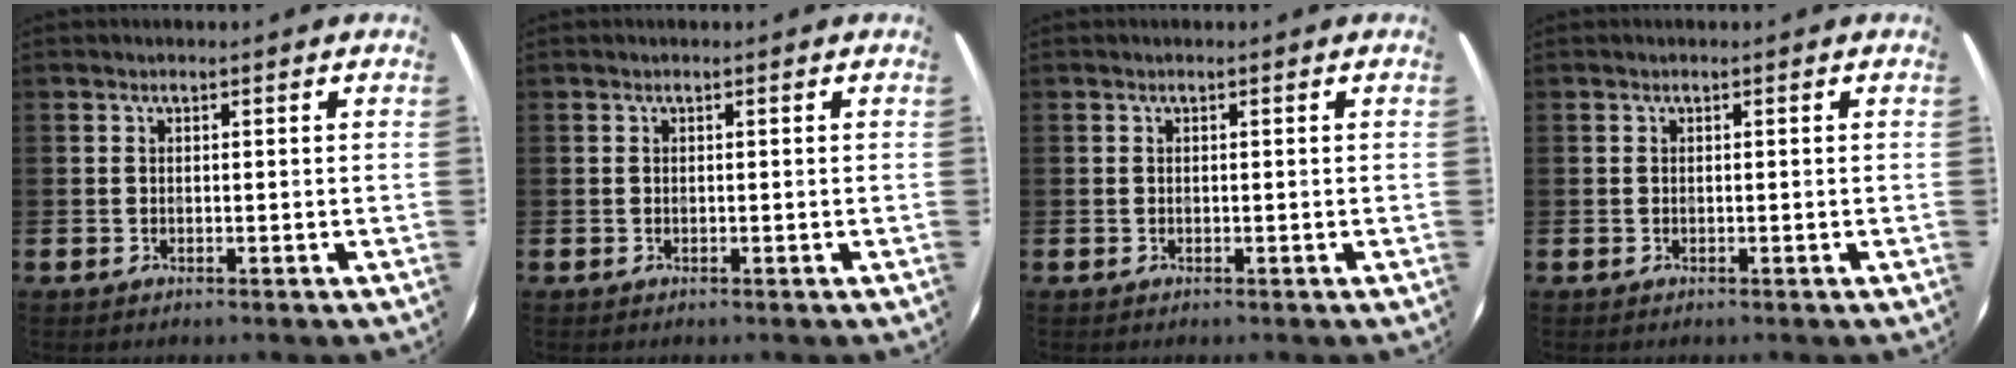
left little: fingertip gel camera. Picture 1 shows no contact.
{"total": 0.0}
{"total": 0.0}
{"total": 0.0}